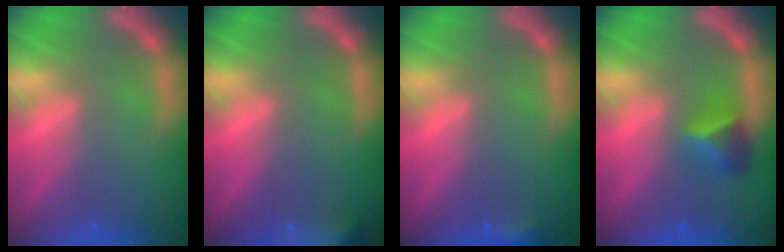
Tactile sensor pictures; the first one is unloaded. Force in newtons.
{"total": 9.9}
{"total": 1.9}
{"total": 2.9}